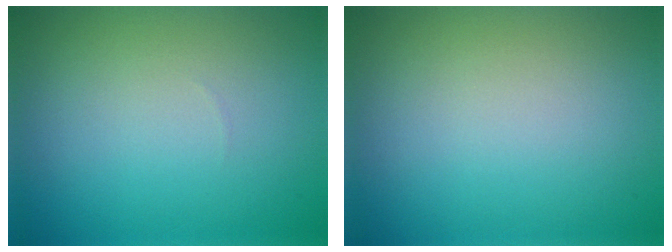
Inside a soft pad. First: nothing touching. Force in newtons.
{"total": 0.0}